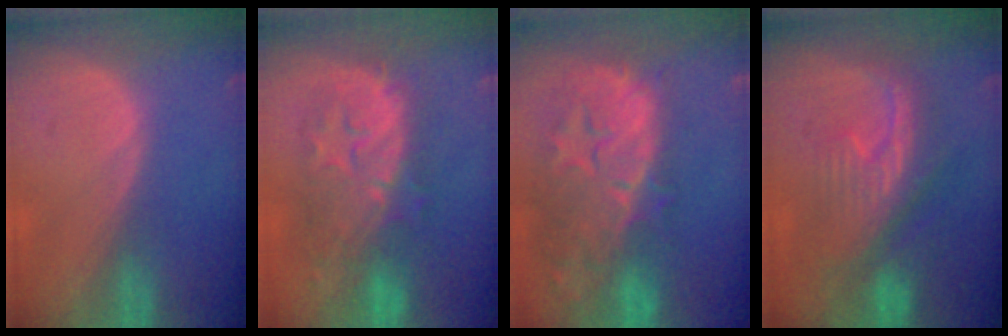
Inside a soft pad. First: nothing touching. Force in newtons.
{"total": 9.4, "press": 9.2, "slide": 1.7}
{"total": 14.8, "press": 11.9, "slide": 8.8}
{"total": 7.9, "press": 7.8, "slide": 1.2}